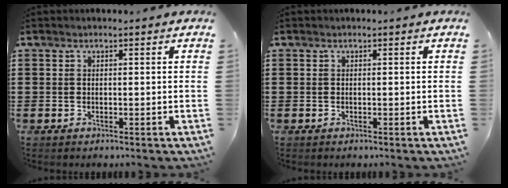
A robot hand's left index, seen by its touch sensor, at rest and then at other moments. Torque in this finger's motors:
{"motor_torque": [-0.02, 0.02, 0.00, 0.00]}